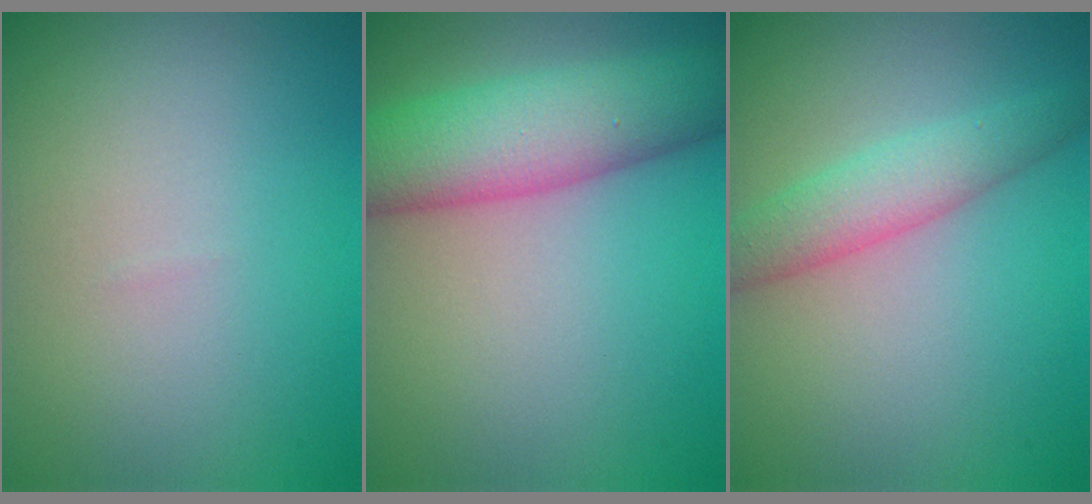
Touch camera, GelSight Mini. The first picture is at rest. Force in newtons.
{"total": 7.7, "press": 7.6, "slide": 0.3}
{"total": 3.4, "press": 3.4, "slide": 0.2}